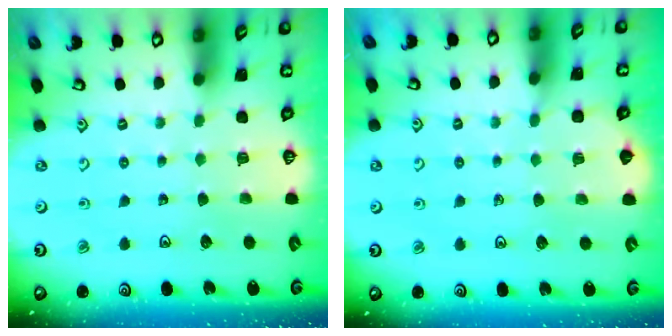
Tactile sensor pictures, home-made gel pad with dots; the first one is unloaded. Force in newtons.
{"total": 1.5, "press": 1.5, "slide": 0.3}